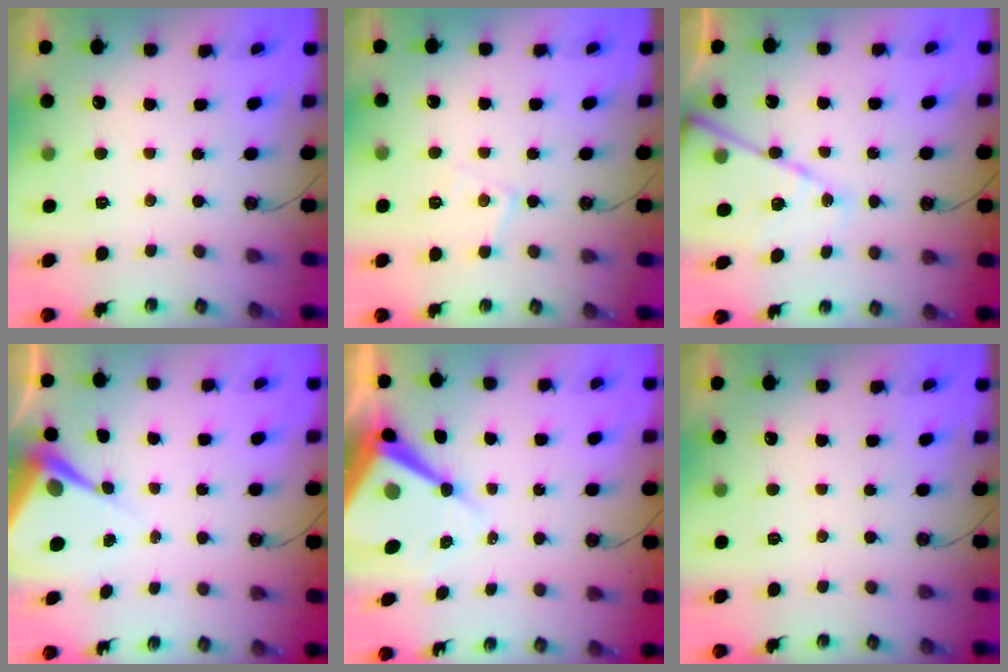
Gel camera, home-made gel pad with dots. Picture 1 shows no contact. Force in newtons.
{"total": 6.4, "press": 6.4, "slide": 0.5}
{"total": 15.3, "press": 15.2, "slide": 1.6}
{"total": 6.8, "press": 6.8, "slide": 0.4}
{"total": 13.4, "press": 13.4, "slide": 1.2}
{"total": 0.0}